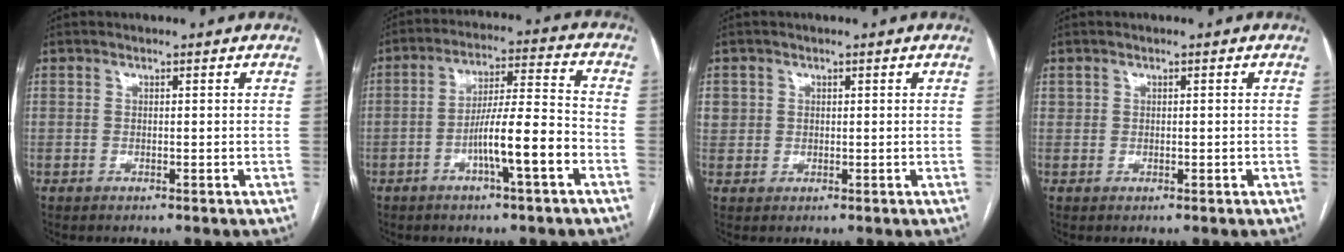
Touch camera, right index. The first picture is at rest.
{"total": 10.1, "force": [-4.0, 0.4, 9.2], "torque": [-0.159, 0.013, -0.067]}
{"total": 2.3, "force": [0.7, 2.1, 0.4], "torque": [0.001, 0.008, 0.015]}
{"total": 0.6, "force": [0.1, 0.5, 0.3], "torque": [-0.011, 0.008, 0.006]}